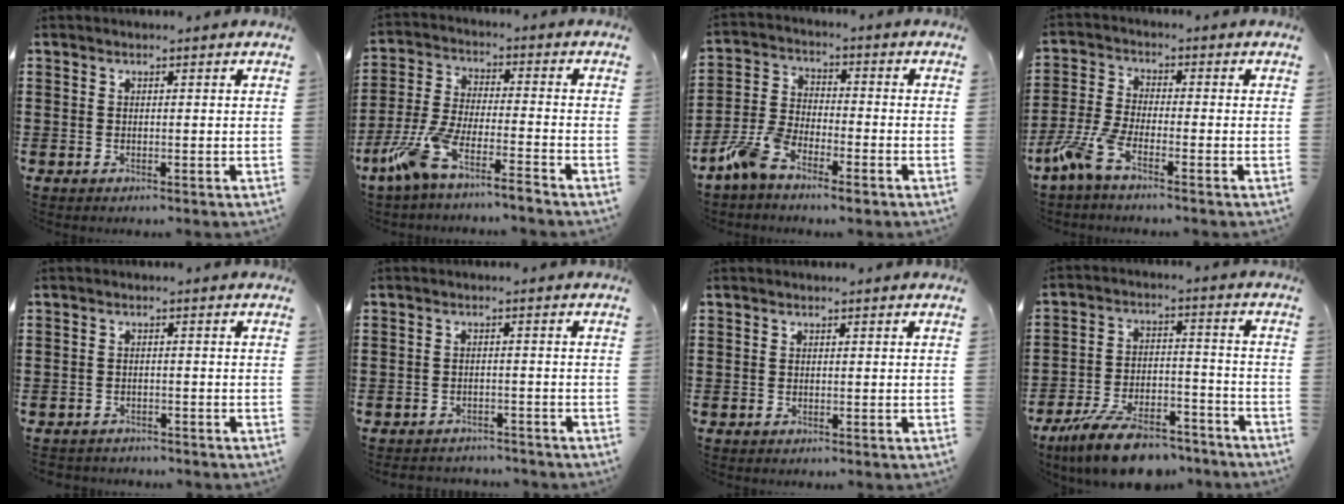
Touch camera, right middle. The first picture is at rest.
{"total": 7.9, "force": [-6.8, -0.1, 4.0], "torque": [-0.109, -0.015, -0.142]}
{"total": 6.8, "force": [-5.3, 1.8, 3.8], "torque": [-0.104, -0.002, -0.107]}
{"total": 5.8, "force": [-3.8, 1.2, 4.2], "torque": [-0.119, -0.018, -0.078]}
{"total": 1.5, "force": [-1.5, 0.2, -0.1], "torque": [-0.004, -0.001, -0.033]}
{"total": 2.1, "force": [-2.1, 0.3, -0.1], "torque": [-0.006, -0.001, -0.046]}
{"total": 0.0}
{"total": 10.7, "force": [-9.1, 2.4, 5.1], "torque": [-0.089, 0.029, -0.171]}